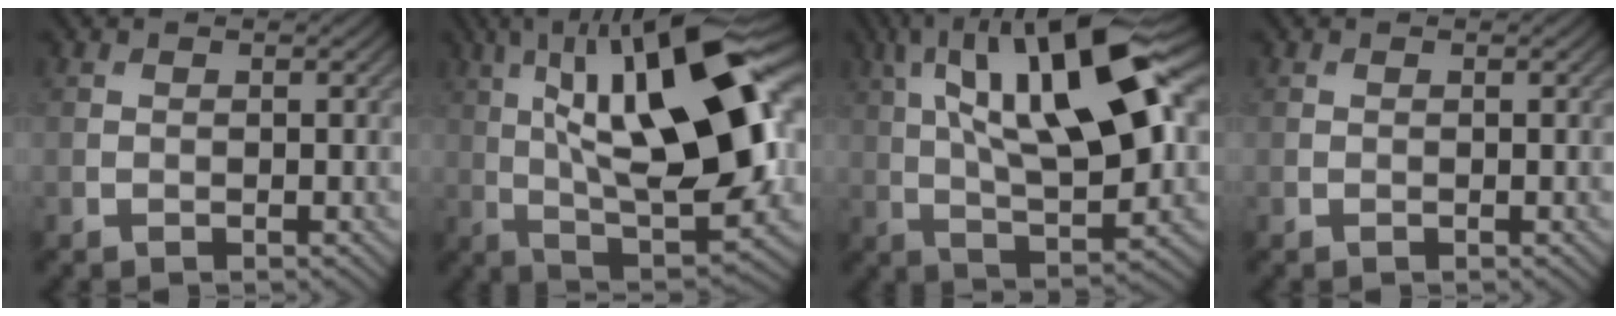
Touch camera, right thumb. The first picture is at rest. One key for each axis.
{"total": 19.3, "fx": 4.4, "fy": 7.1, "fz": 17.4, "tx": -0.291, "ty": 0.037, "tz": 0.068}
{"total": 18.2, "fx": 5.9, "fy": 6.8, "fz": 15.9, "tx": -0.284, "ty": 0.037, "tz": 0.091}
{"total": 0.0}